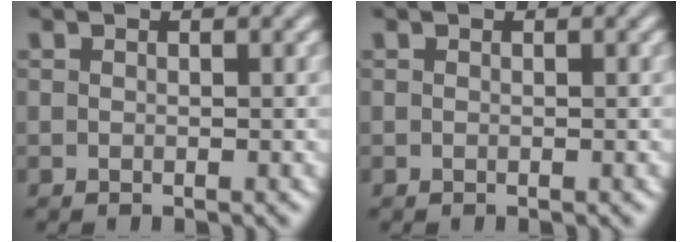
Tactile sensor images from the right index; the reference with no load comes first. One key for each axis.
{"total": 0.0}